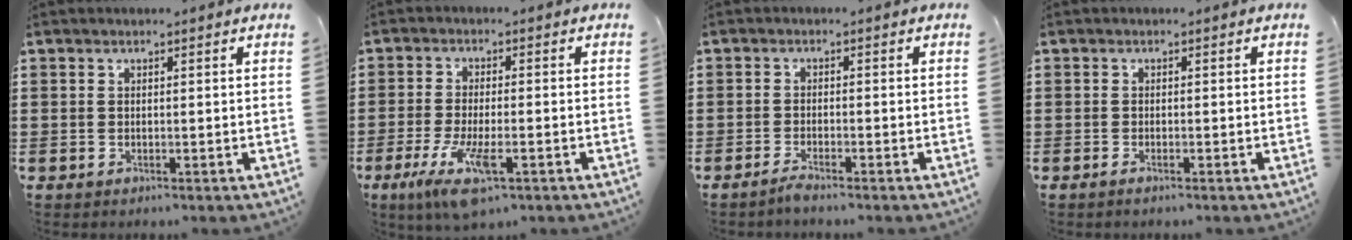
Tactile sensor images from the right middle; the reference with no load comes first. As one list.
[{"total": 7.8, "force": [-3.7, 2.2, 6.6], "torque": [-0.142, -0.017, -0.066]}, {"total": 1.6, "force": [-1.5, 0.0, 0.7], "torque": [-0.020, -0.004, -0.030]}, {"total": 0.6, "force": [-0.4, 0.1, 0.5], "torque": [-0.010, -0.003, -0.007]}]